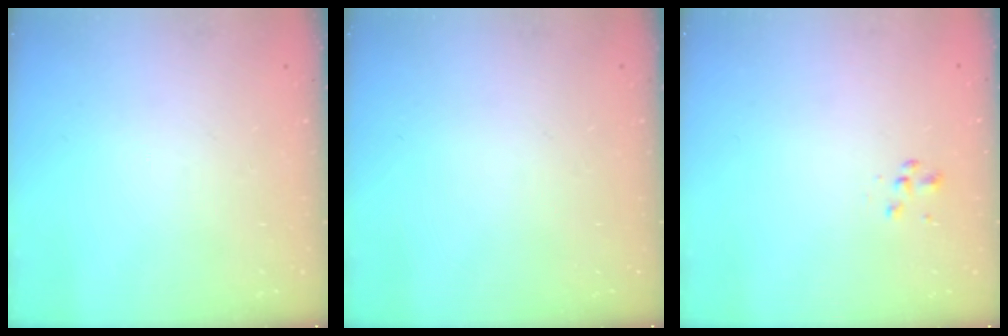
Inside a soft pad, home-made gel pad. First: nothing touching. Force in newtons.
{"total": 0.0}
{"total": 1.6, "press": 1.5, "slide": 0.4}